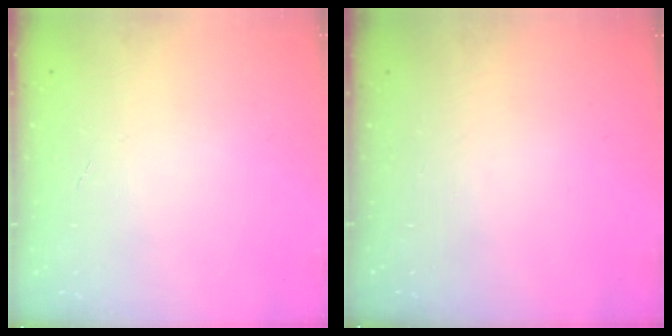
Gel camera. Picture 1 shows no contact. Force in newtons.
{"total": 0.0}